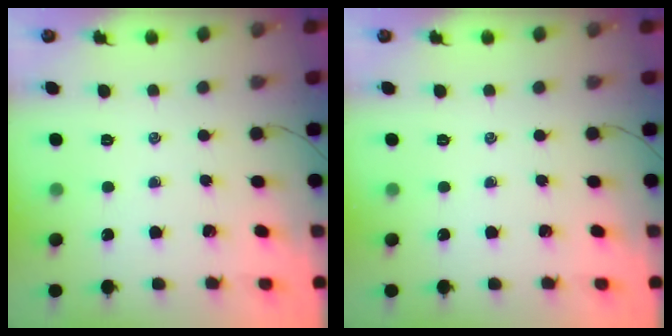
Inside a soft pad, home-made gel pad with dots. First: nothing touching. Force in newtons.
{"total": 0.0}